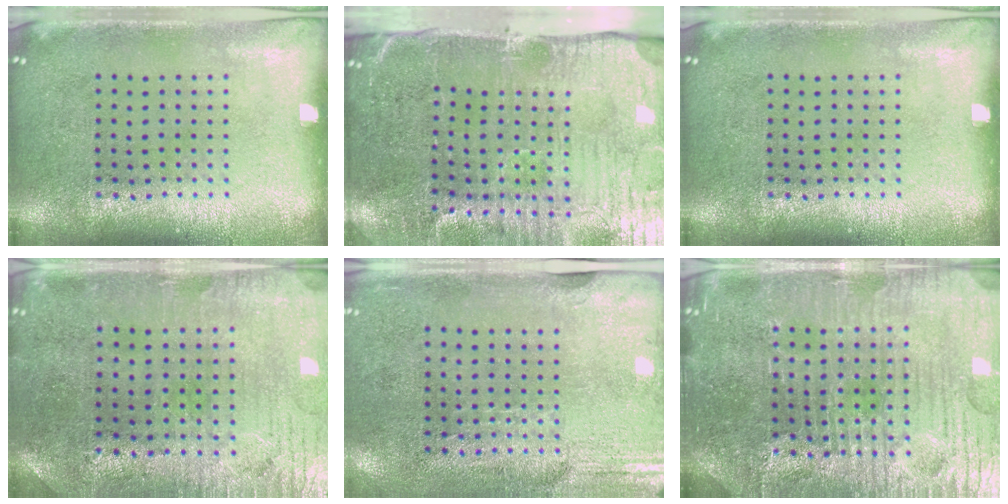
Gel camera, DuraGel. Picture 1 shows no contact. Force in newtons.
{"total": 5.2, "press": 4.3, "slide": 2.9}
{"total": 0.0}
{"total": 0.7, "press": 0.5, "slide": 0.5}
{"total": 2.9, "press": 2.4, "slide": 1.6}
{"total": 5.4, "press": 5.1, "slide": 1.8}